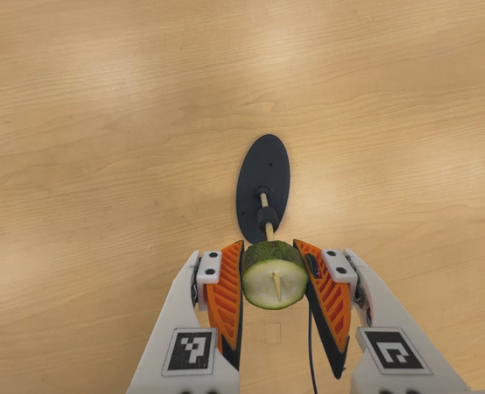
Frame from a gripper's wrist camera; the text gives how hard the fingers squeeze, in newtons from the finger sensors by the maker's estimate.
{"total": 10.9, "left": 11.0, "right": 10.8}